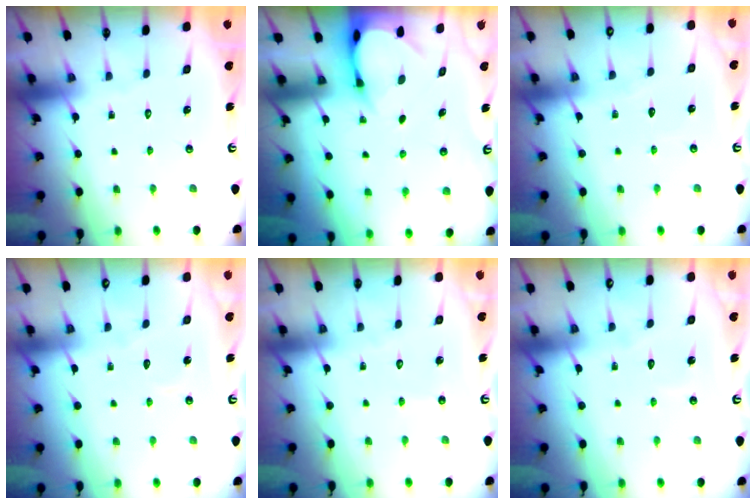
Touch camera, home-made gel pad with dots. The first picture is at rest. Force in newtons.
{"total": 3.4, "press": 3.4, "slide": 0.2}
{"total": 2.3, "press": 2.3, "slide": 0.3}
{"total": 3.4, "press": 3.4, "slide": 0.4}
{"total": 2.6, "press": 2.6, "slide": 0.2}
{"total": 2.7, "press": 2.7, "slide": 0.2}